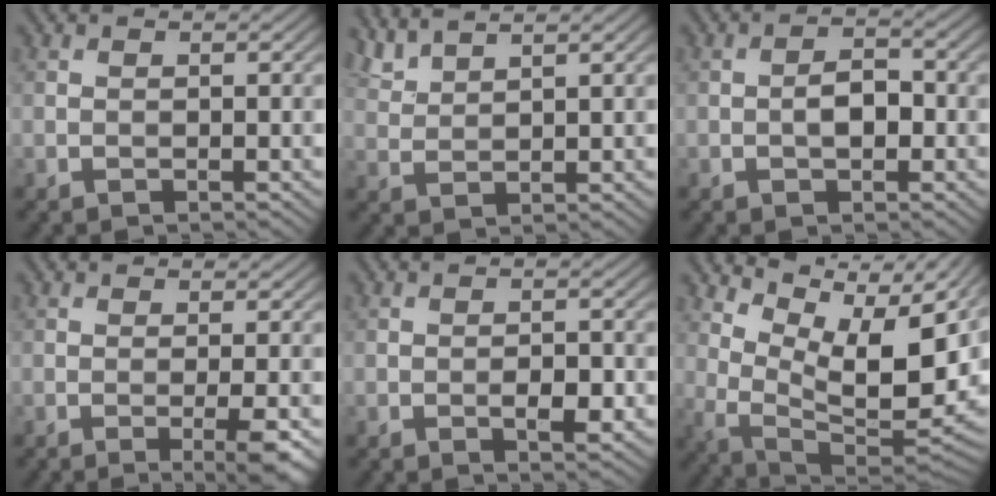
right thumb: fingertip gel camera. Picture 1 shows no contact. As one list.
[{"total": 3.4, "force": [3.1, 0.5, 1.4], "torque": [-0.034, 0.006, 0.069]}, {"total": 3.0, "force": [-0.7, 1.6, 2.4], "torque": [-0.040, 0.004, -0.015]}, {"total": 4.3, "force": [-1.3, 0.7, 4.0], "torque": [-0.060, 0.006, -0.024]}, {"total": 3.0, "force": [-1.1, 1.1, 2.6], "torque": [-0.037, 0.004, -0.017]}, {"total": 13.8, "force": [5.4, 5.9, 11.2], "torque": [-0.198, -0.003, 0.113]}]